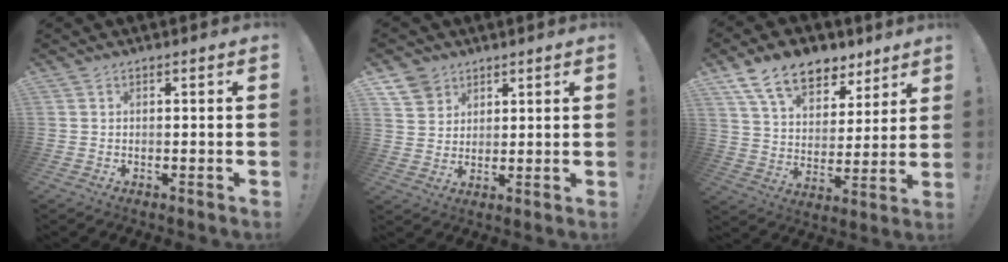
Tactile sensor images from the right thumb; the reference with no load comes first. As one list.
[{"total": 7.1, "force": [4.8, 5.1, 1.0], "torque": [-0.018, -0.033, 0.095]}, {"total": 15.9, "force": [10.5, 9.3, 7.5], "torque": [-0.133, -0.060, 0.196]}]